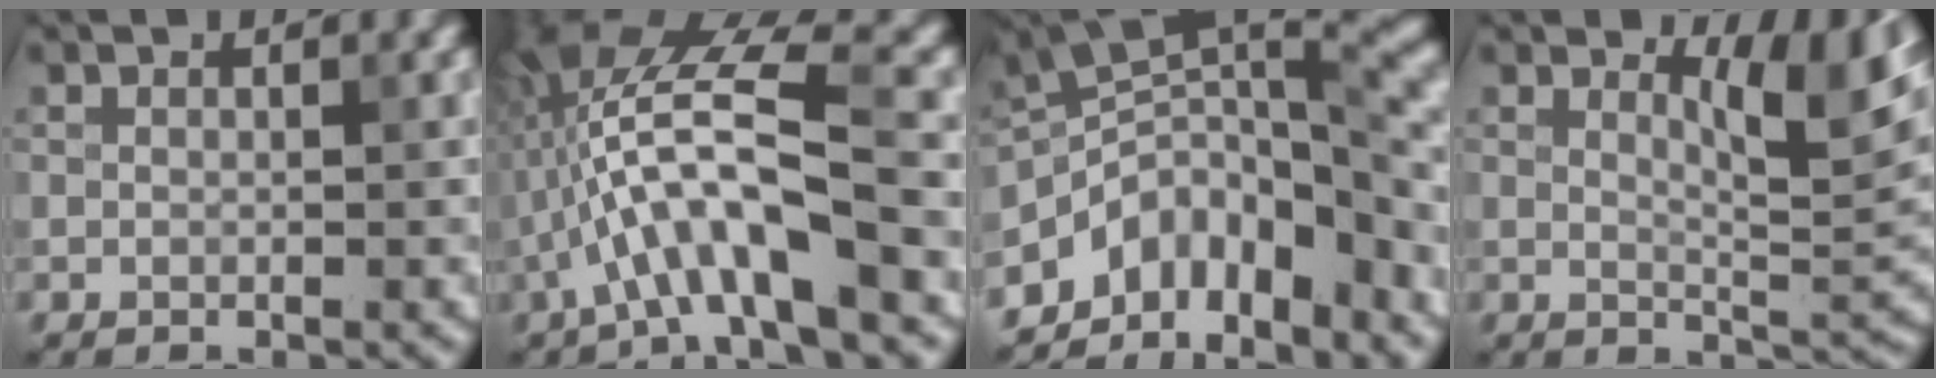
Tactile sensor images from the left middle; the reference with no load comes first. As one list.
[{"total": 8.7, "force": [-2.4, 1.8, 8.2], "torque": [-0.150, 0.025, -0.043]}, {"total": 8.3, "force": [-5.4, 3.8, 5.0], "torque": [-0.054, 0.005, -0.105]}, {"total": 5.1, "force": [3.0, 1.2, 4.0], "torque": [-0.058, -0.007, 0.045]}]